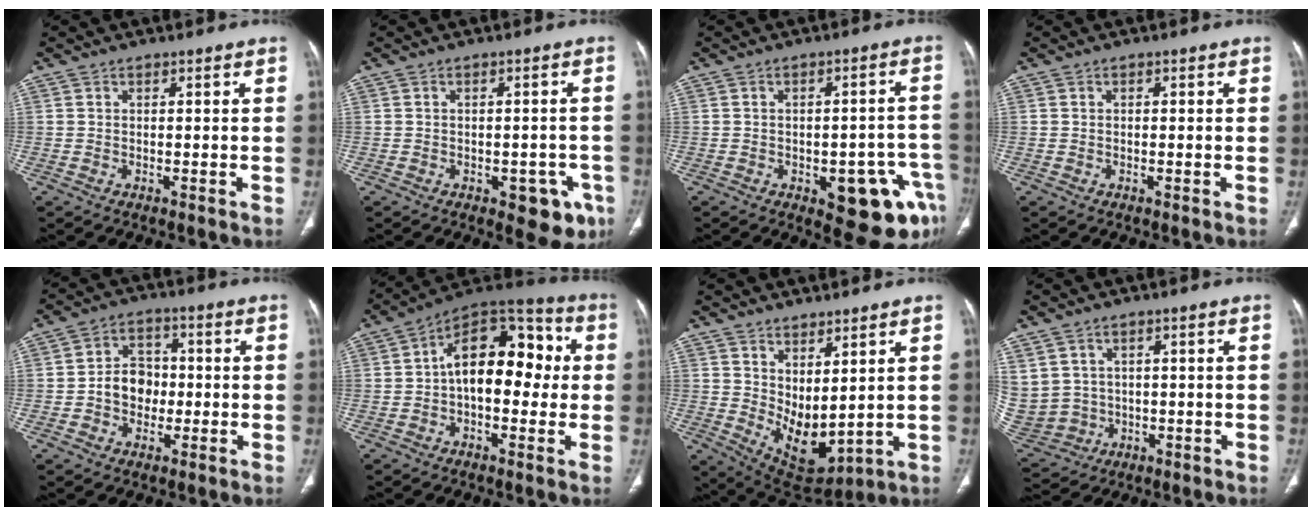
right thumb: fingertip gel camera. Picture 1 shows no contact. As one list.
[{"total": 7.6, "force": [-3.5, 4.0, 5.3], "torque": [-0.033, 0.009, -0.038]}, {"total": 13.7, "force": [-5.8, 5.9, 10.9], "torque": [-0.088, 0.033, -0.059]}, {"total": 0.0}, {"total": 7.5, "force": [-1.0, 6.2, 4.1], "torque": [-0.034, 0.023, -0.025]}, {"total": 16.5, "force": [0.7, 9.9, 13.1], "torque": [-0.157, 0.048, -0.003]}, {"total": 10.1, "force": [2.5, 5.0, 8.4], "torque": [-0.124, -0.036, 0.073]}, {"total": 13.4, "force": [1.1, 12.5, 4.6], "torque": [-0.139, 0.023, 0.056]}]